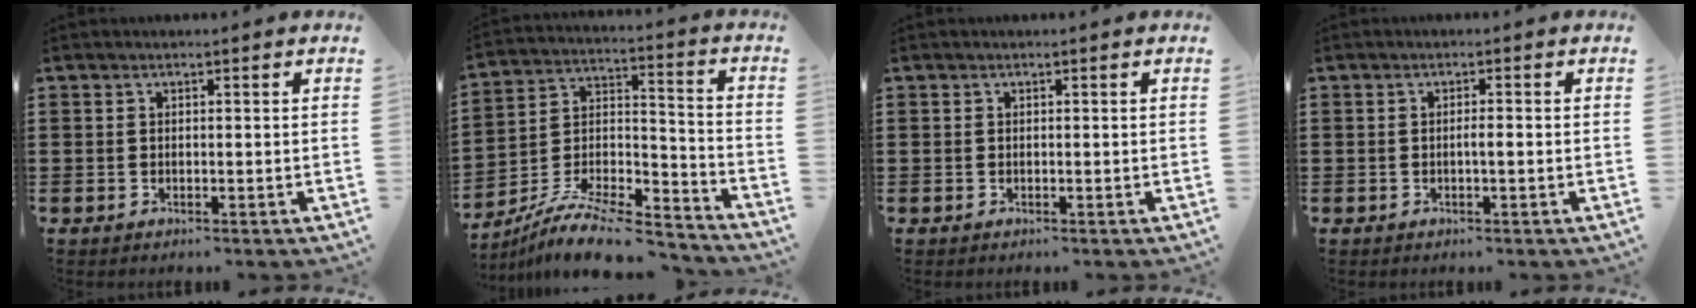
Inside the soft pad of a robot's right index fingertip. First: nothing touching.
{"total": 11.1, "force": [-9.8, 2.0, 4.9], "torque": [-0.079, 0.025, -0.191]}
{"total": 0.0}
{"total": 1.4, "force": [-0.4, 0.1, 1.3], "torque": [-0.024, -0.002, -0.007]}